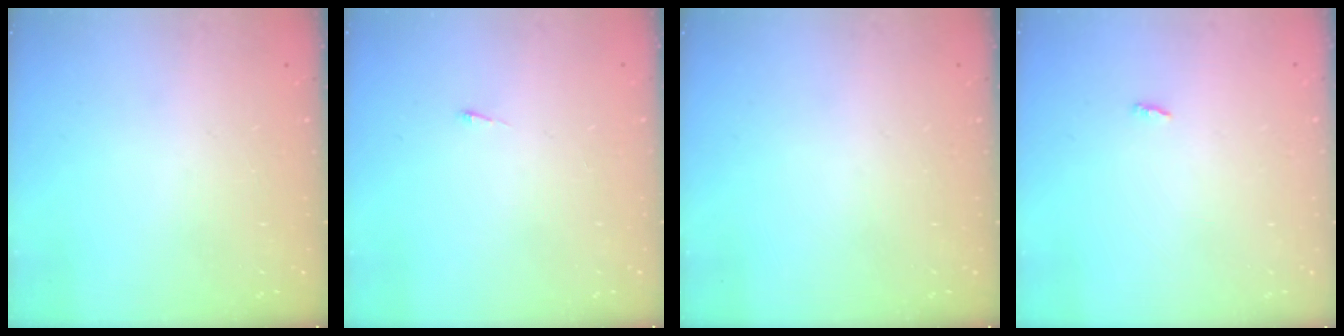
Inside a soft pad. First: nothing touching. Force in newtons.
{"total": 2.6, "press": 2.5, "slide": 0.3}
{"total": 0.0}
{"total": 1.9, "press": 1.9, "slide": 0.2}